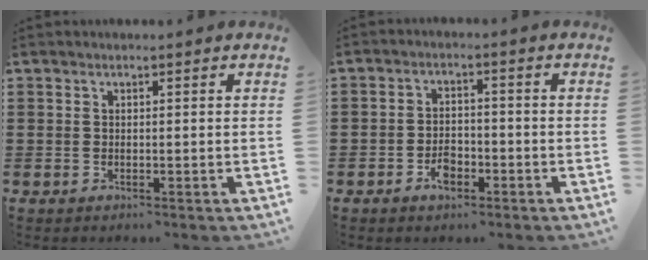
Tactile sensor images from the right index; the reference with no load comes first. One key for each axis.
{"total": 3.4, "fx": -1.8, "fy": 1.9, "fz": 2.1, "tx": -0.037, "ty": 0.004, "tz": -0.033}